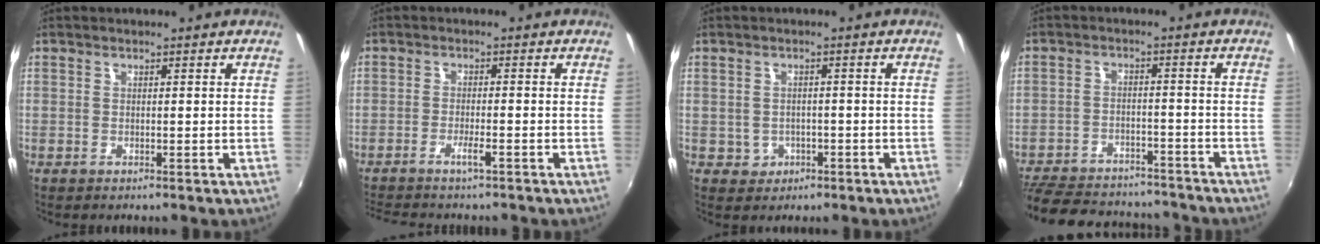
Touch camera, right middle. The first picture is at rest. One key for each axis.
{"total": 4.8, "fx": -4.0, "fy": 0.3, "fz": 2.6, "tx": -0.063, "ty": -0.004, "tz": -0.071}
{"total": 3.7, "fx": -1.2, "fy": 3.4, "fz": 0.9, "tx": -0.031, "ty": 0.006, "tz": -0.006}
{"total": 22.1, "fx": -18.4, "fy": 8.9, "fz": 8.4, "tx": -0.201, "ty": 0.016, "tz": -0.247}